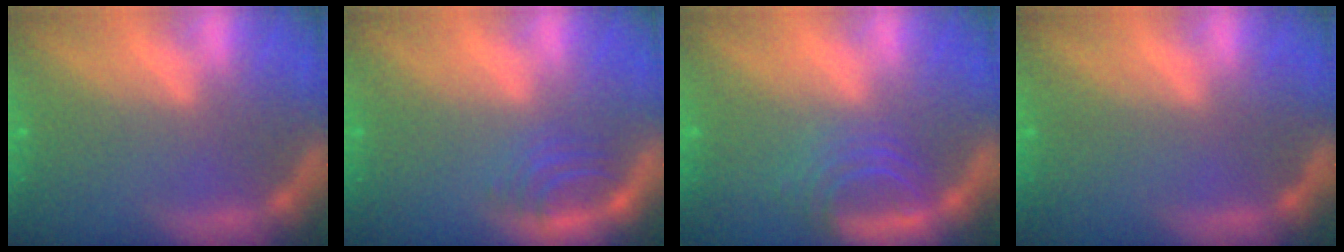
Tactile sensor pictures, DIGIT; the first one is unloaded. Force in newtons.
{"total": 2.9}
{"total": 4.5}
{"total": 0.0}